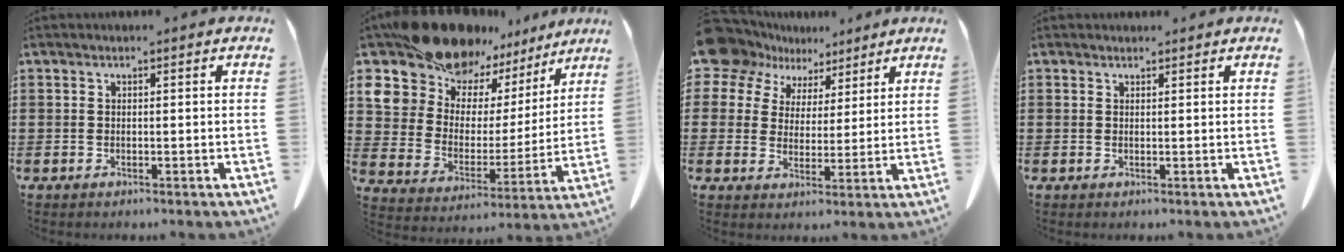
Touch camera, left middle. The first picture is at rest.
{"total": 15.2, "force": [13.6, 5.9, 3.4], "torque": [-0.119, -0.104, 0.243]}
{"total": 9.5, "force": [7.4, 5.7, 1.8], "torque": [-0.080, -0.025, 0.145]}
{"total": 0.9, "force": [0.8, 0.4, 0.0], "torque": [-0.003, 0.001, 0.016]}